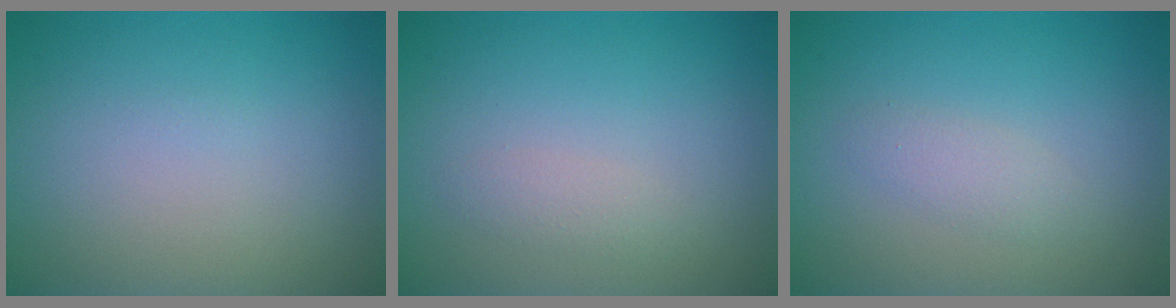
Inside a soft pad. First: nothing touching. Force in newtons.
{"total": 1.1, "press": 1.1, "slide": 0.0}
{"total": 1.4, "press": 1.4, "slide": 0.1}